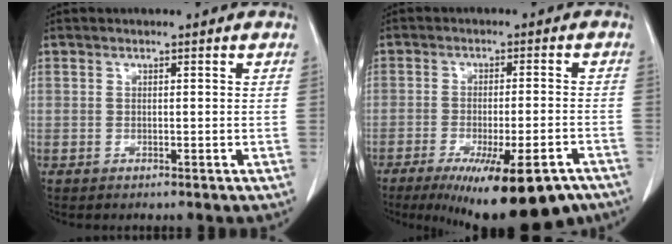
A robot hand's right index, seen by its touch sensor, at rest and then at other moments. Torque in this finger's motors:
{"motor_torque": [1.45, -0.69, 0.87, 0.21]}